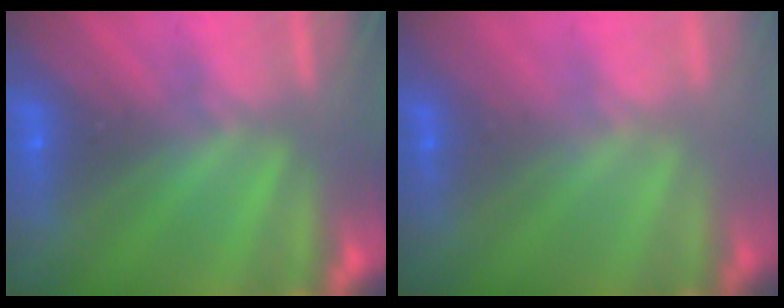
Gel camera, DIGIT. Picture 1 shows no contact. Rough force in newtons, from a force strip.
{"total": 2.3}